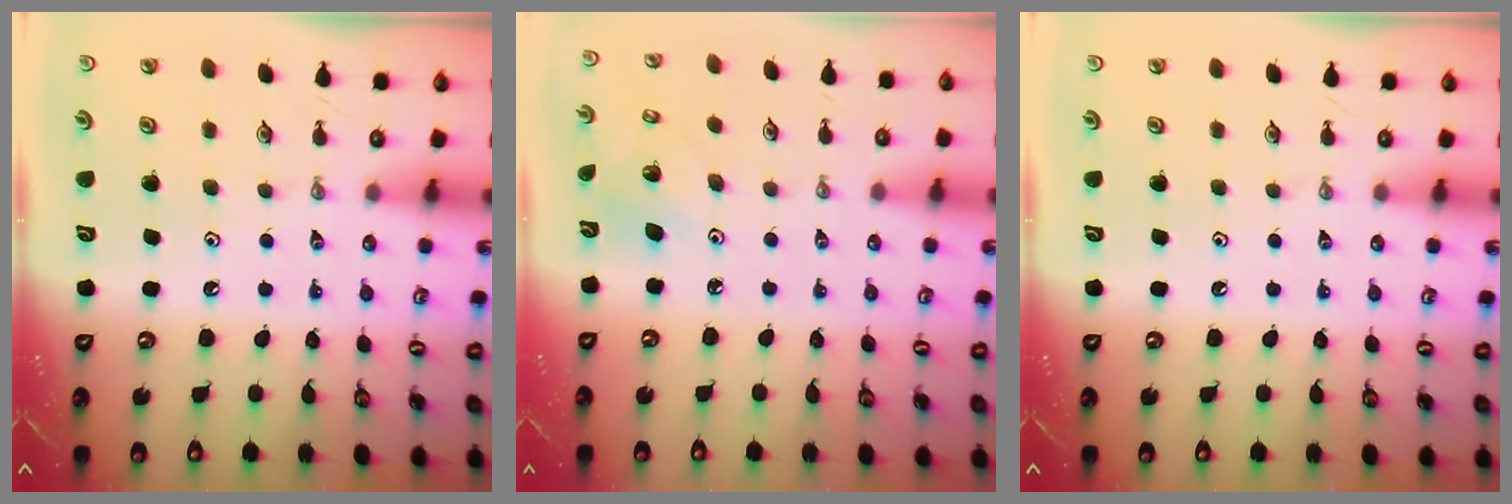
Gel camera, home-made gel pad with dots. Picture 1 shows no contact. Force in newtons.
{"total": 4.7, "press": 4.7, "slide": 0.2}
{"total": 0.0}